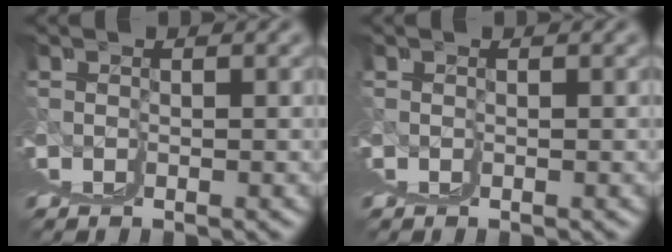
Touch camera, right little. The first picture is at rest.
{"total": 0.0}